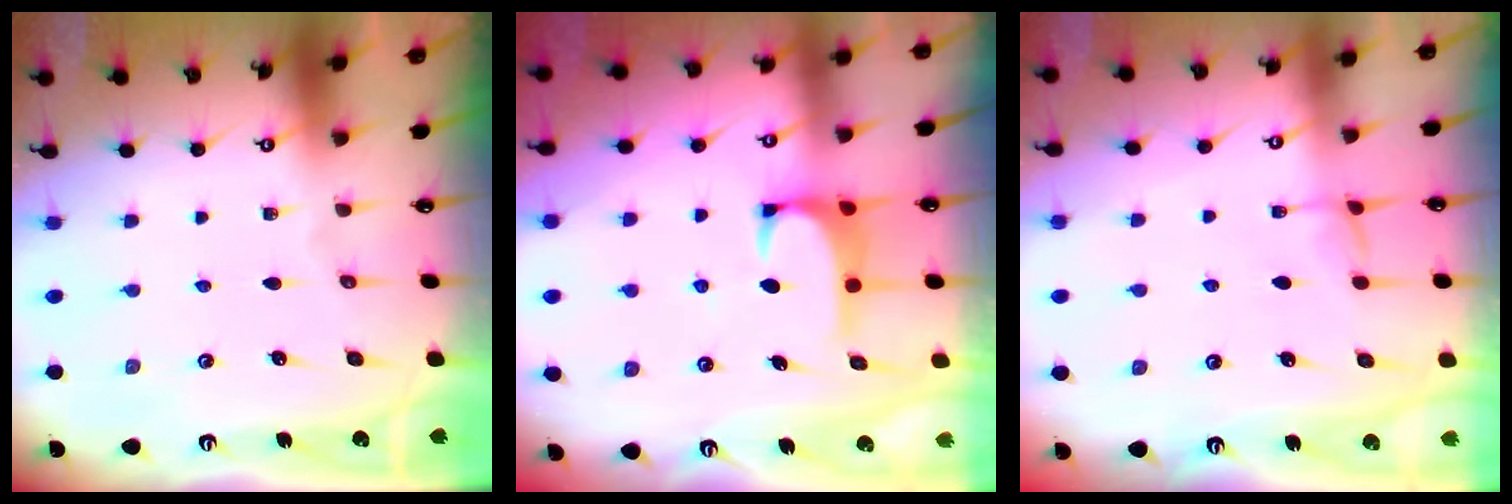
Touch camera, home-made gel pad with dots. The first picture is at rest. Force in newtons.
{"total": 1.2, "press": 1.1, "slide": 0.5}
{"total": 1.9, "press": 1.9, "slide": 0.2}